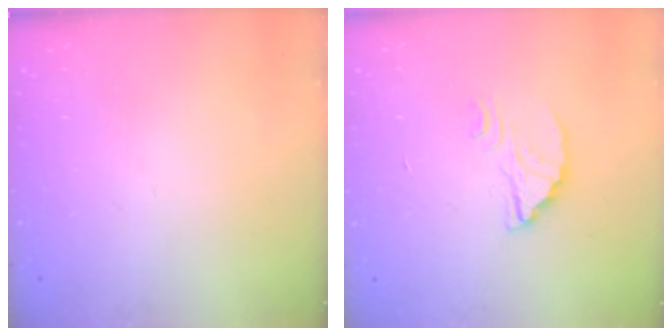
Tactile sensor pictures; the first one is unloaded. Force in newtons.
{"total": 2.5, "press": 2.5, "slide": 0.1}